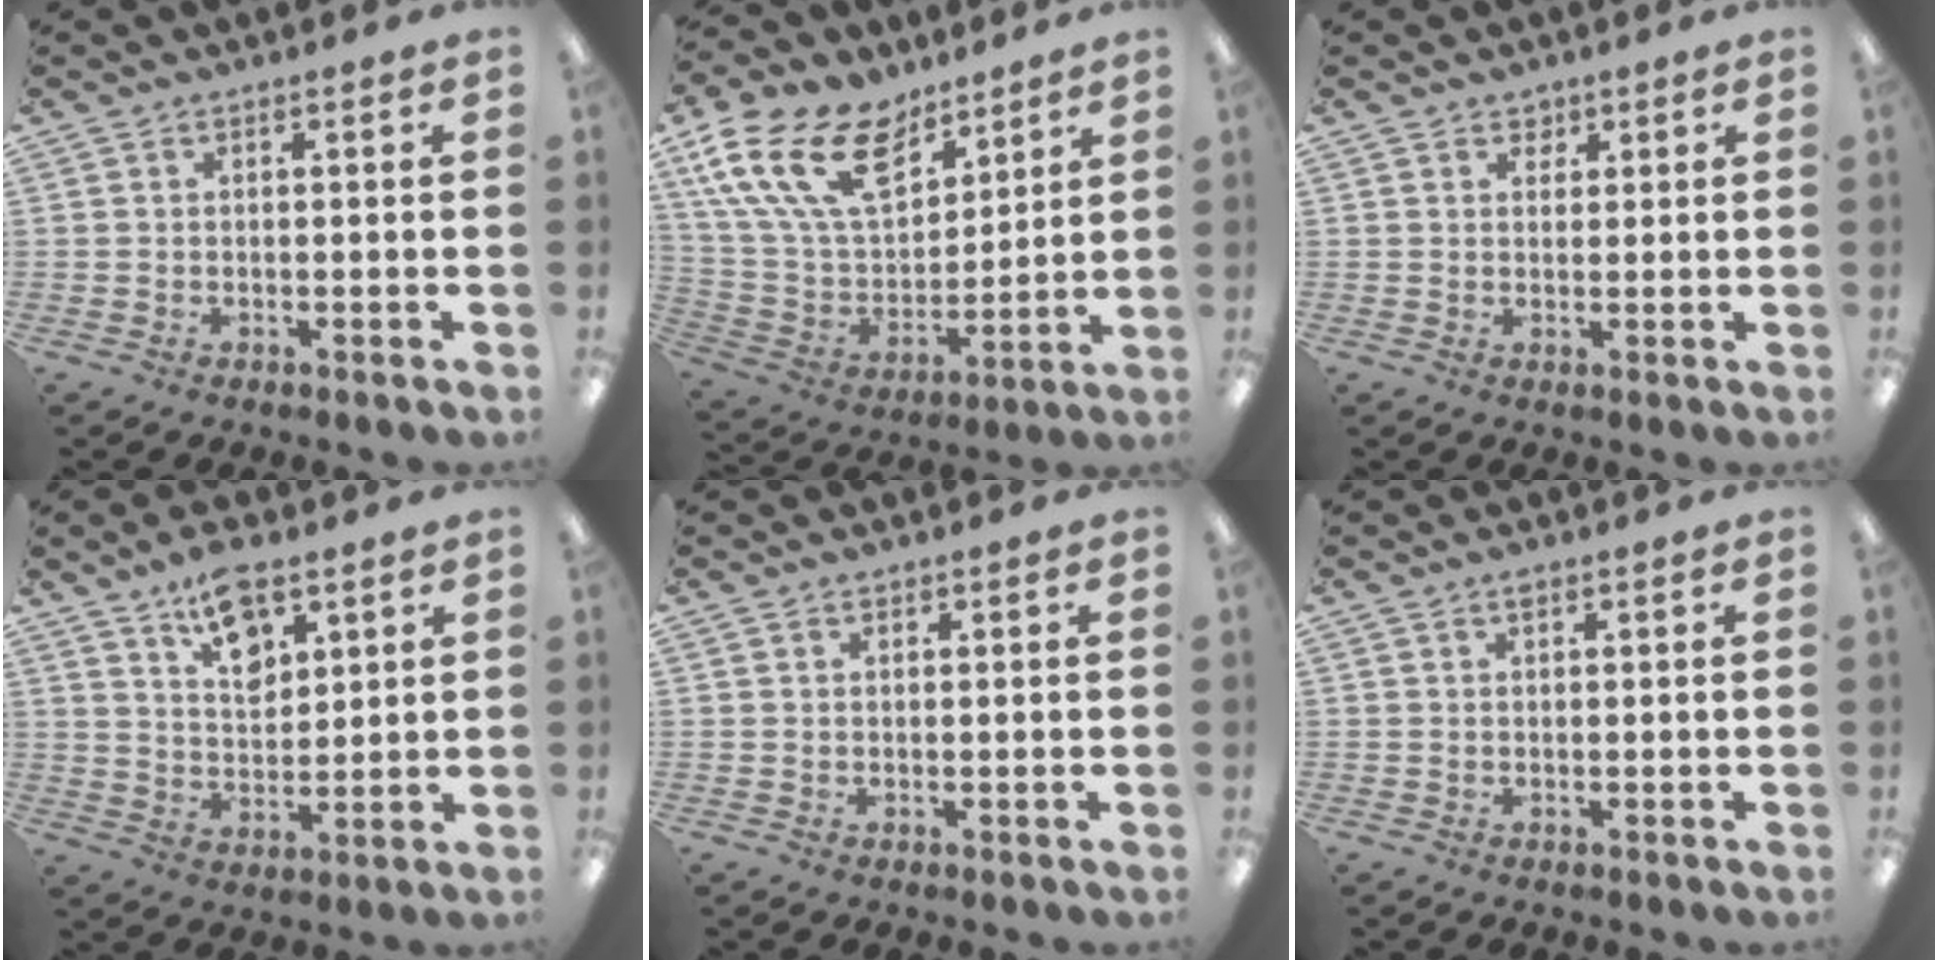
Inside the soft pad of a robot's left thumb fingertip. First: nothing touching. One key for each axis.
{"total": 20.9, "fx": 11.9, "fy": 11.9, "fz": 12.4, "tx": -0.252, "ty": -0.054, "tz": 0.221}
{"total": 2.4, "fx": 1.6, "fy": 1.7, "fz": 0.2, "tx": 0.010, "ty": -0.005, "tz": 0.028}
{"total": 10.0, "fx": 6.8, "fy": 5.1, "fz": 5.3, "tx": -0.074, "ty": -0.032, "tz": 0.118}
{"total": 0.9, "fx": 0.7, "fy": 0.4, "fz": 0.2, "tx": -0.005, "ty": 0.002, "tz": 0.013}
{"total": 1.0, "fx": 0.8, "fy": 0.4, "fz": 0.5, "tx": -0.005, "ty": -0.001, "tz": 0.012}